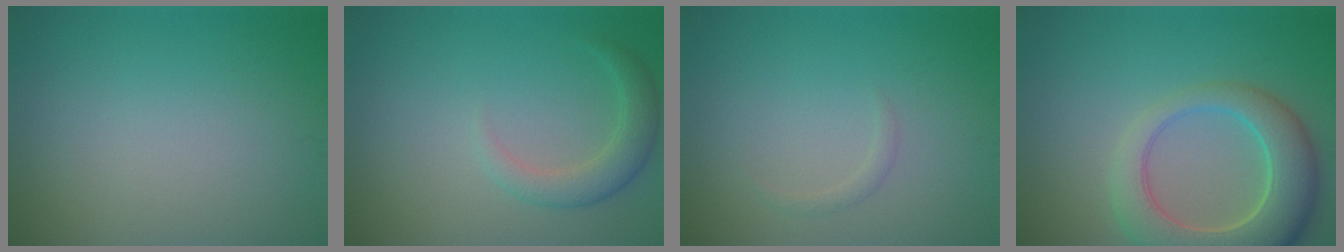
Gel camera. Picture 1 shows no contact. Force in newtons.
{"total": 2.7, "press": 2.7, "slide": 0.1}
{"total": 0.8, "press": 0.8, "slide": 0.0}
{"total": 8.2, "press": 8.1, "slide": 1.0}